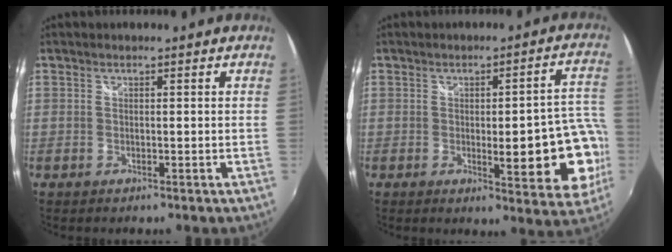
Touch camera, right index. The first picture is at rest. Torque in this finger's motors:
{"motor_torque": [1.92, 0.21, 0.29, 0.05]}